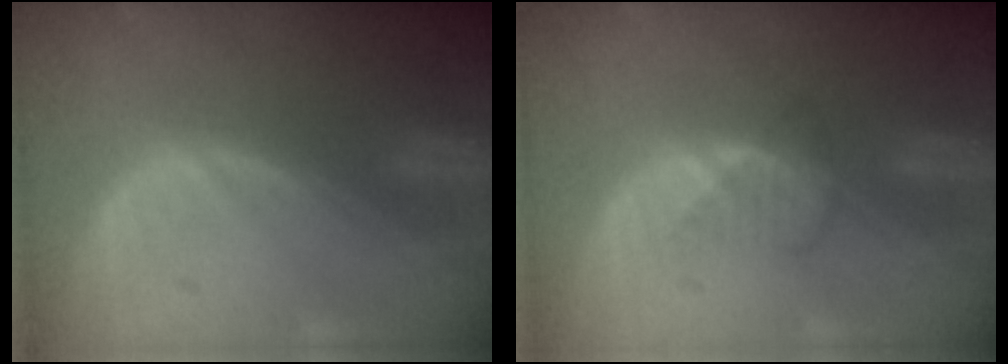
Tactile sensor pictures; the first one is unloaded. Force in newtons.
{"total": 2.5, "press": 2.5, "slide": 0.4}